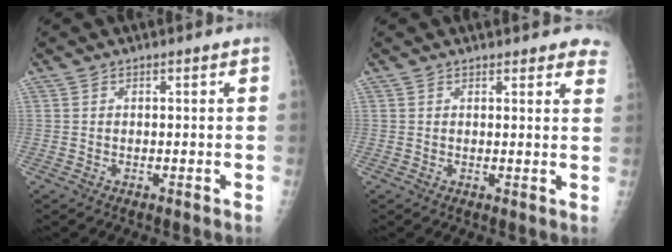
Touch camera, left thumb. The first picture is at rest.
{"total": 6.1, "force": [5.4, 1.9, 2.0], "torque": [0.010, -0.019, 0.044]}